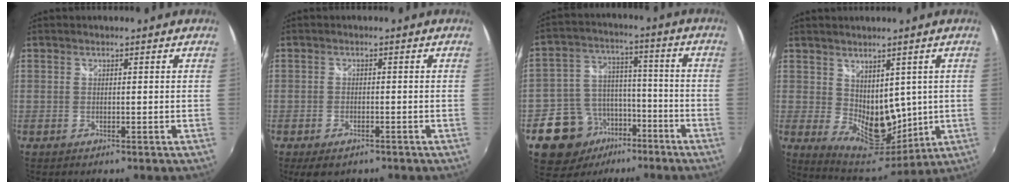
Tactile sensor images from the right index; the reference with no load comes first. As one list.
[{"total": 4.4, "force": [-3.1, 2.2, 2.3], "torque": [-0.055, -0.016, -0.048]}, {"total": 12.6, "force": [-7.5, 9.2, 4.3], "torque": [-0.100, 0.035, -0.112]}, {"total": 11.6, "force": [1.5, 8.1, 8.2], "torque": [-0.142, -0.026, 0.052]}]